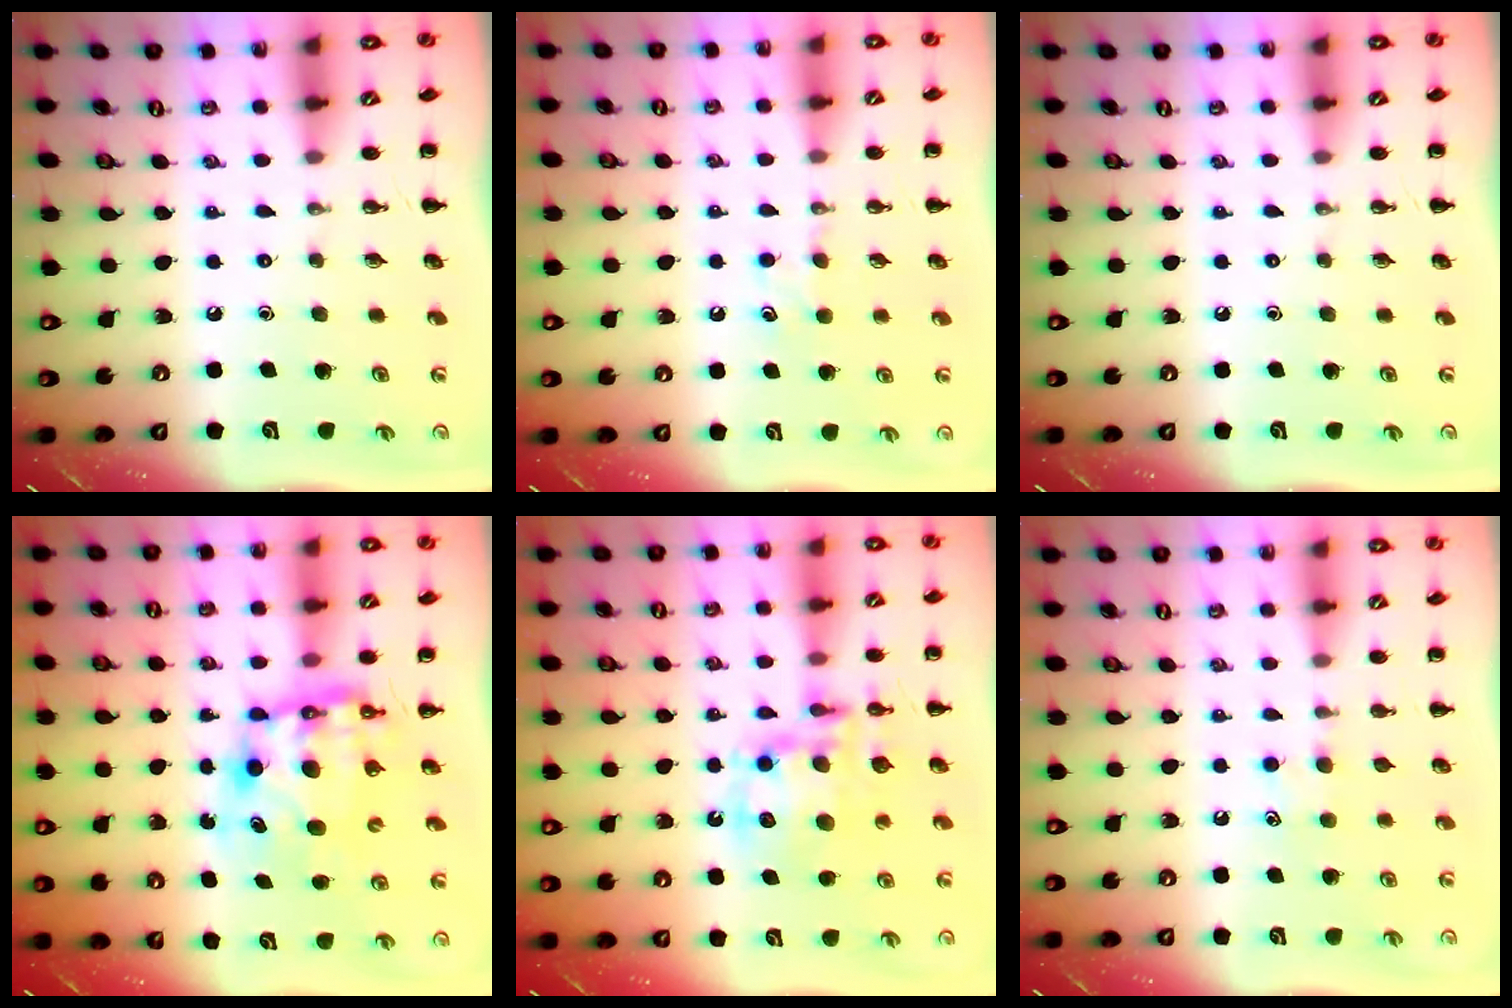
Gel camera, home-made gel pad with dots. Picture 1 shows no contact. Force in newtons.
{"total": 5.0, "press": 4.8, "slide": 1.4}
{"total": 0.0}
{"total": 8.9, "press": 8.6, "slide": 2.2}
{"total": 14.6, "press": 14.2, "slide": 3.4}
{"total": 5.8, "press": 5.5, "slide": 1.7}